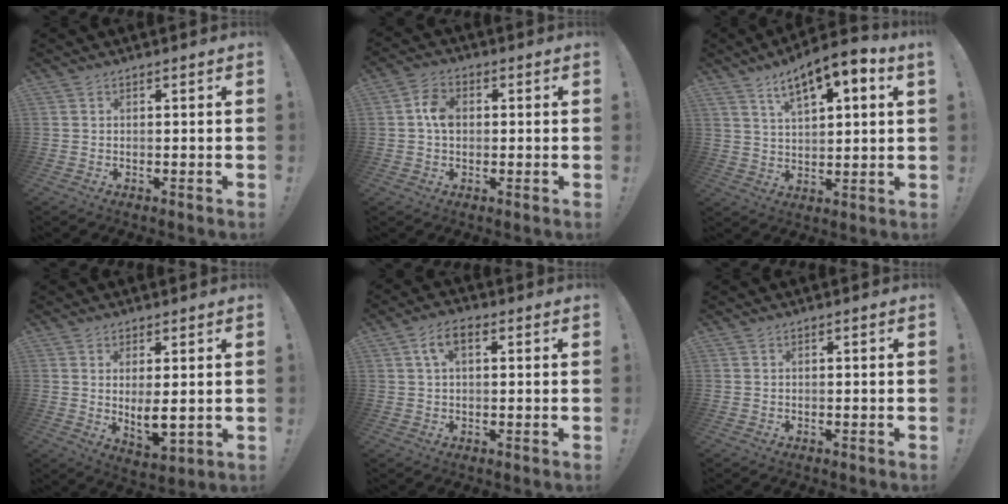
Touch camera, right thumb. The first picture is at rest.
{"total": 6.4, "force": [0.3, 4.6, 4.4], "torque": [-0.072, 0.008, 0.006]}
{"total": 8.9, "force": [5.7, 2.6, 6.3], "torque": [-0.105, -0.027, 0.100]}
{"total": 6.5, "force": [1.7, 2.7, 5.6], "torque": [-0.066, -0.027, 0.037]}
{"total": 6.0, "force": [1.9, 3.1, 4.7], "torque": [-0.088, 0.009, 0.036]}
{"total": 0.0}